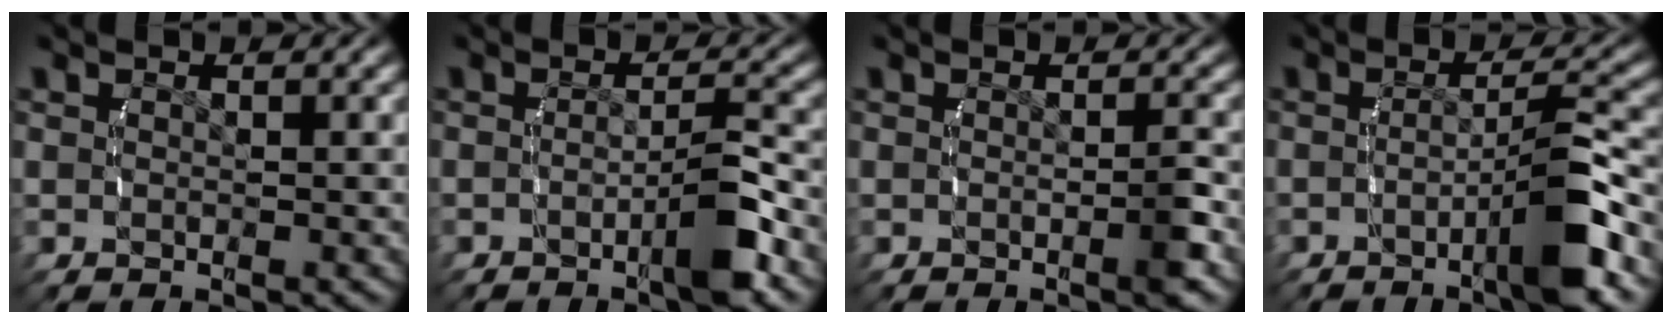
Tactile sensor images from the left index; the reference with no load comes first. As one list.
[{"total": 3.6, "force": [-1.6, 0.3, 3.2], "torque": [-0.046, 0.002, -0.031]}, {"total": 1.7, "force": [-0.7, 0.1, 1.6], "torque": [-0.025, 0.002, -0.014]}, {"total": 5.1, "force": [-2.4, 0.2, 4.5], "torque": [-0.067, 0.007, -0.042]}]